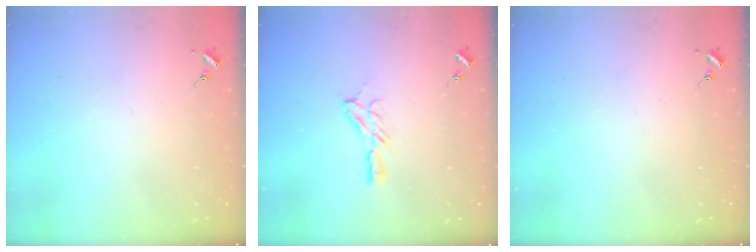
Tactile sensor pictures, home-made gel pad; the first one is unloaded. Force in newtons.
{"total": 7.7, "press": 7.7, "slide": 0.2}
{"total": 0.0}